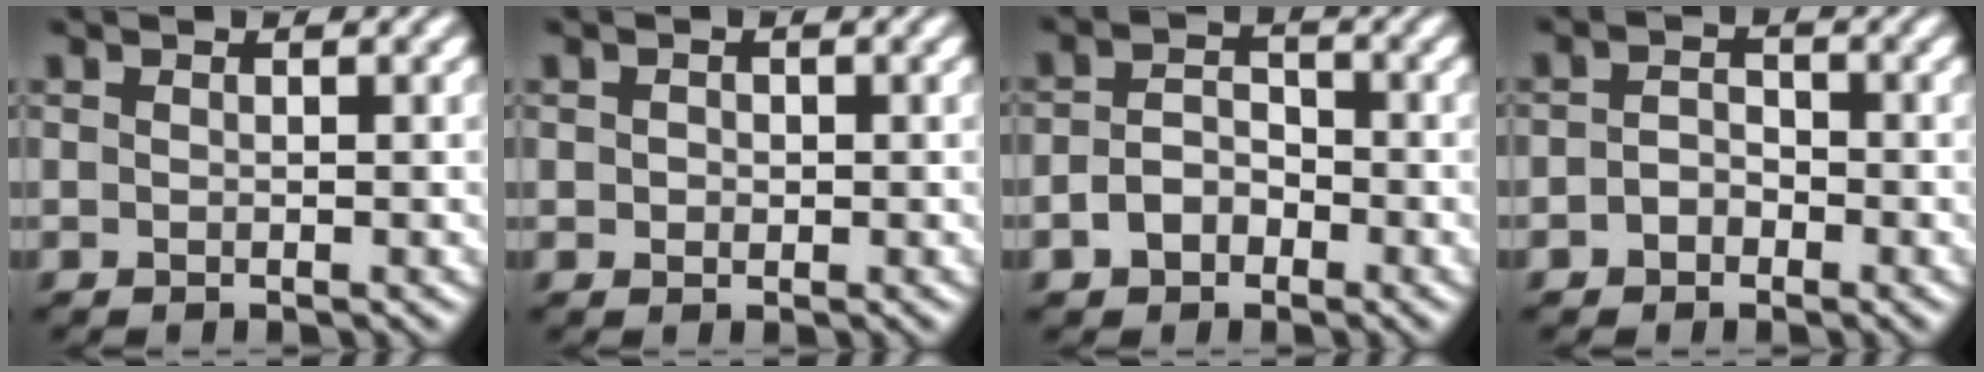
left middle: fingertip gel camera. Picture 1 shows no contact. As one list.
[{"total": 1.0, "force": [0.2, 0.9, 0.4], "torque": [-0.004, 0.004, 0.004]}, {"total": 2.8, "force": [-1.7, 1.9, 1.3], "torque": [-0.027, 0.001, -0.032]}, {"total": 1.7, "force": [-1.3, 1.1, 0.4], "torque": [-0.005, 0.005, -0.027]}]